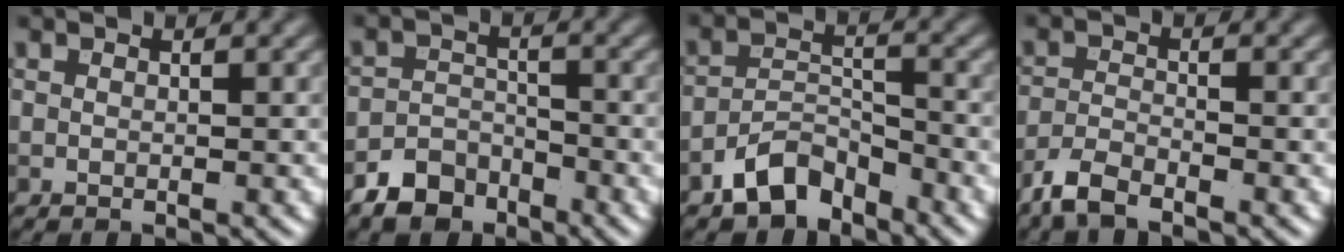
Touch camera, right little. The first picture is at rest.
{"total": 3.4, "force": [-2.6, 2.0, 0.8], "torque": [-0.010, 0.003, -0.052]}
{"total": 4.6, "force": [-3.6, 2.1, 2.1], "torque": [-0.030, 0.005, -0.073]}
{"total": 2.9, "force": [-2.4, 0.7, 1.4], "torque": [-0.034, -0.005, -0.059]}